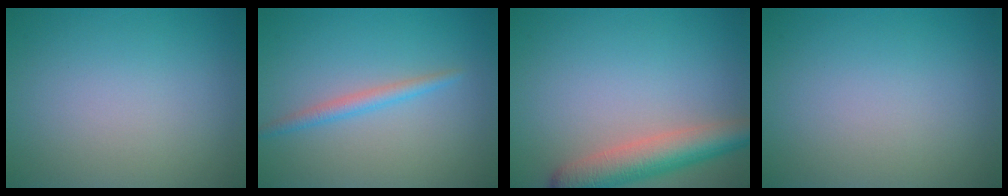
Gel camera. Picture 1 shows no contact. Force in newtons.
{"total": 1.7, "press": 1.7, "slide": 0.1}
{"total": 5.4, "press": 5.3, "slide": 0.4}
{"total": 0.0}